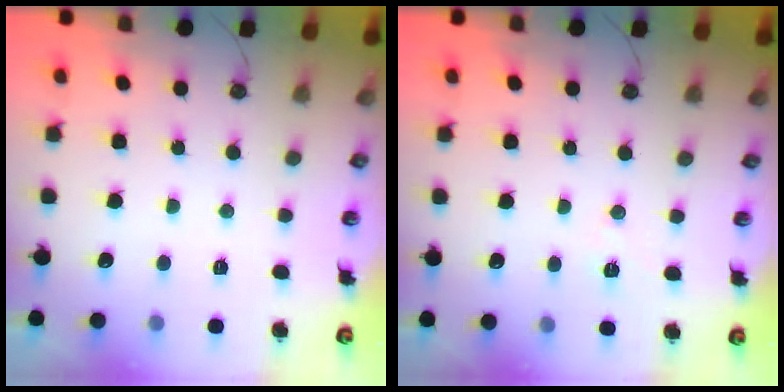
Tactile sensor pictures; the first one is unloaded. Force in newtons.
{"total": 6.4, "press": 4.5, "slide": 4.5}